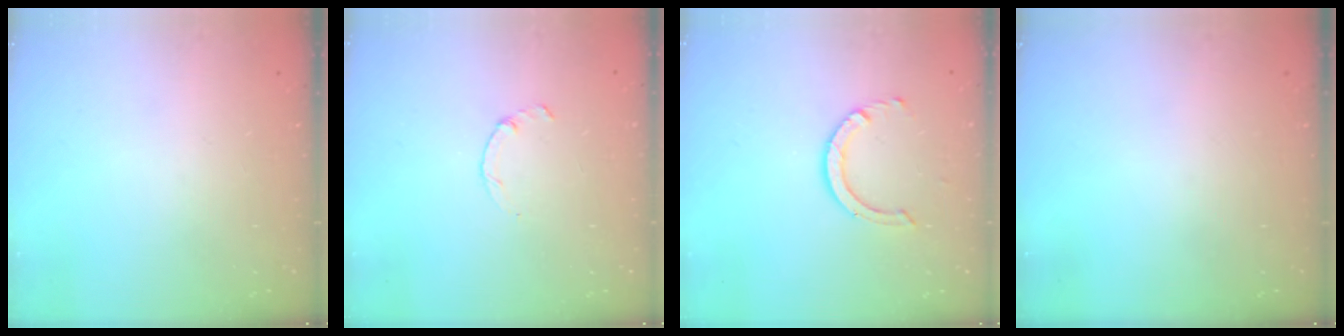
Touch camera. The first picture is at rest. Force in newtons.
{"total": 1.5, "press": 1.4, "slide": 0.3}
{"total": 7.3, "press": 7.3, "slide": 0.5}
{"total": 0.0}